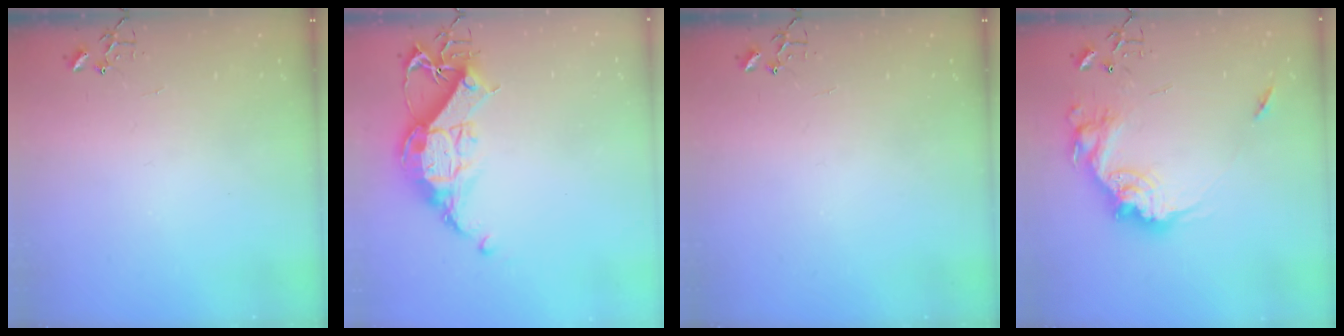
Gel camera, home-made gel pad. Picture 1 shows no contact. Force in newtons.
{"total": 13.9, "press": 13.9, "slide": 1.1}
{"total": 0.0}
{"total": 19.1, "press": 19.0, "slide": 1.6}